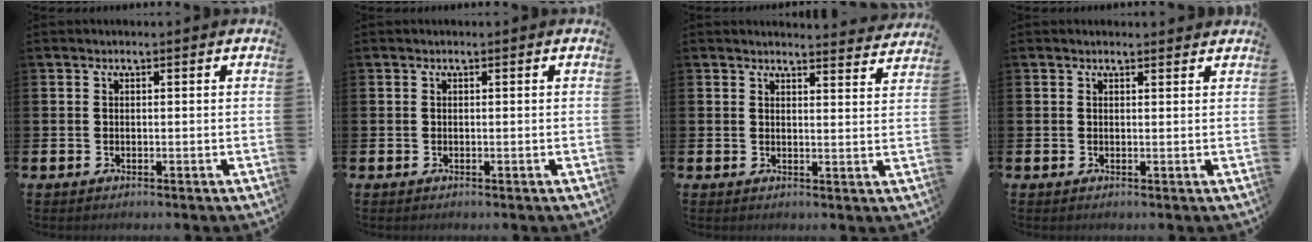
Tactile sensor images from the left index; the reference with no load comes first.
{"total": 0.0}
{"total": 3.2, "force": [3.2, 0.0, 0.0], "torque": [0.010, -0.028, 0.055]}
{"total": 0.9, "force": [0.9, 0.1, 0.2], "torque": [0.005, -0.001, 0.014]}